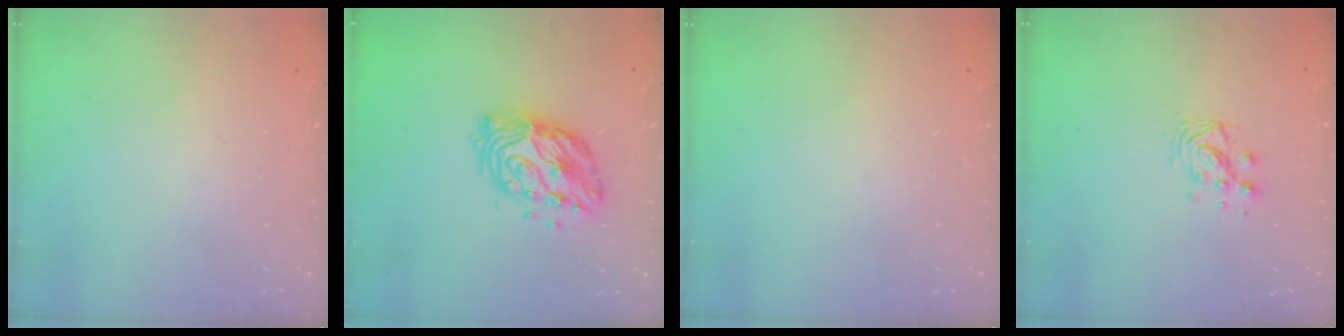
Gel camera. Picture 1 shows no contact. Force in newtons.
{"total": 13.0, "press": 13.0, "slide": 0.9}
{"total": 0.0}
{"total": 7.0, "press": 7.0, "slide": 0.2}